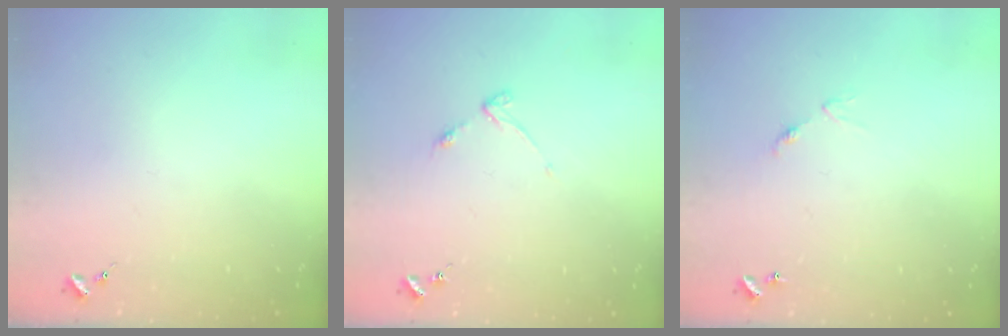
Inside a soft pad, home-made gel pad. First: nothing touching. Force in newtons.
{"total": 2.9, "press": 2.8, "slide": 0.4}
{"total": 5.9, "press": 5.9, "slide": 0.5}